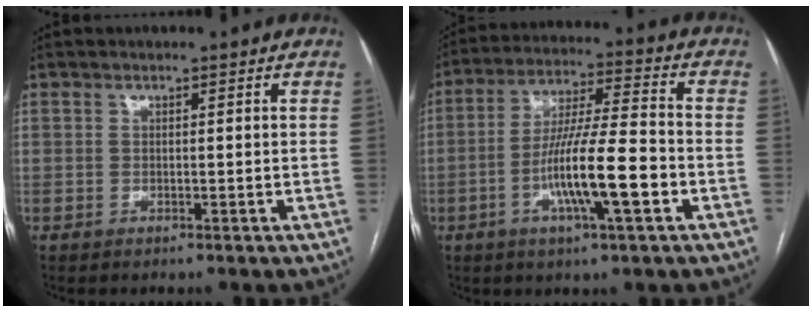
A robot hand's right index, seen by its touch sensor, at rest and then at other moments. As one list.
[{"total": 13.0, "force": [-4.2, 1.0, 12.3], "torque": [-0.222, -0.002, -0.076]}]